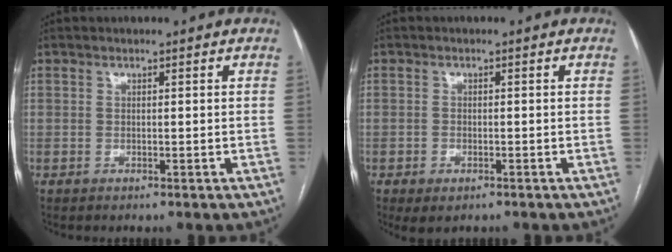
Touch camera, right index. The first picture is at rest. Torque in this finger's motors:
{"motor_torque": [0.47, -0.57, 0.08, -0.01]}